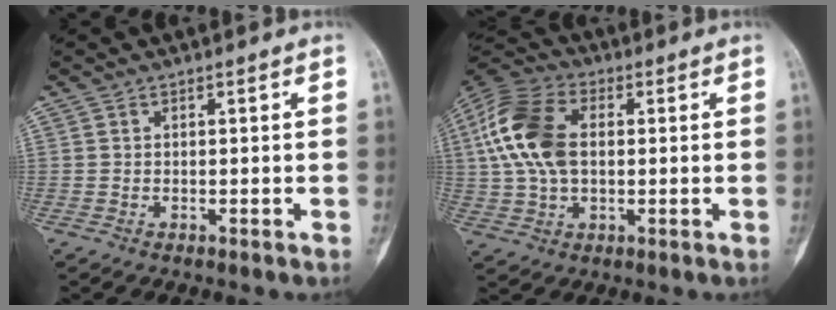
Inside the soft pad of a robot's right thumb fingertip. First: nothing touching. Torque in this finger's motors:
{"motor_torque": [0.01, 2.13, 0.20, 0.16, 0.24]}